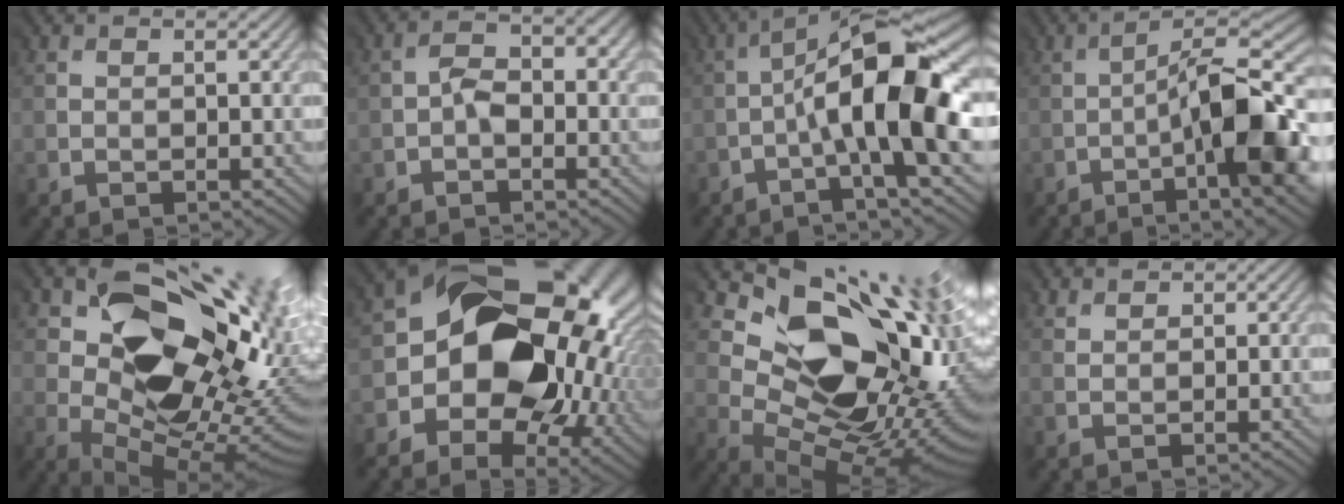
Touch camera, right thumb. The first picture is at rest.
{"total": 2.2, "force": [-1.0, 1.3, 1.5], "torque": [-0.030, 0.007, -0.020]}
{"total": 13.4, "force": [-2.1, 2.9, 12.9], "torque": [-0.207, 0.020, -0.042]}
{"total": 13.6, "force": [-4.1, 3.8, 12.4], "torque": [-0.198, 0.001, -0.060]}
{"total": 20.8, "force": [6.5, 12.1, 15.6], "torque": [-0.238, 0.008, 0.132]}
{"total": 19.9, "force": [-0.5, 15.4, 12.6], "torque": [-0.189, -0.042, 0.001]}
{"total": 17.3, "force": [6.8, 10.1, 12.3], "torque": [-0.192, 0.001, 0.127]}
{"total": 1.2, "force": [1.1, 0.2, -0.3], "torque": [0.001, 0.002, 0.022]}